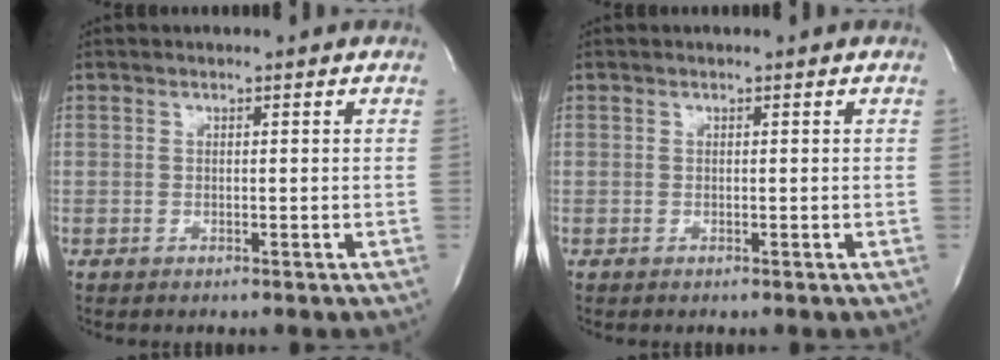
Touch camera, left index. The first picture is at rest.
{"total": 0.0}